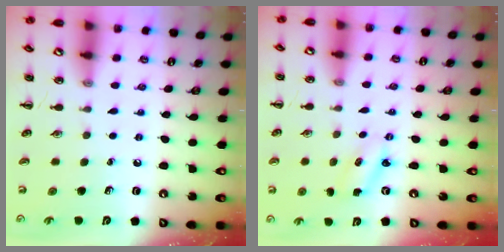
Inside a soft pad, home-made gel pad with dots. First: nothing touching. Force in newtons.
{"total": 2.2, "press": 2.1, "slide": 0.6}